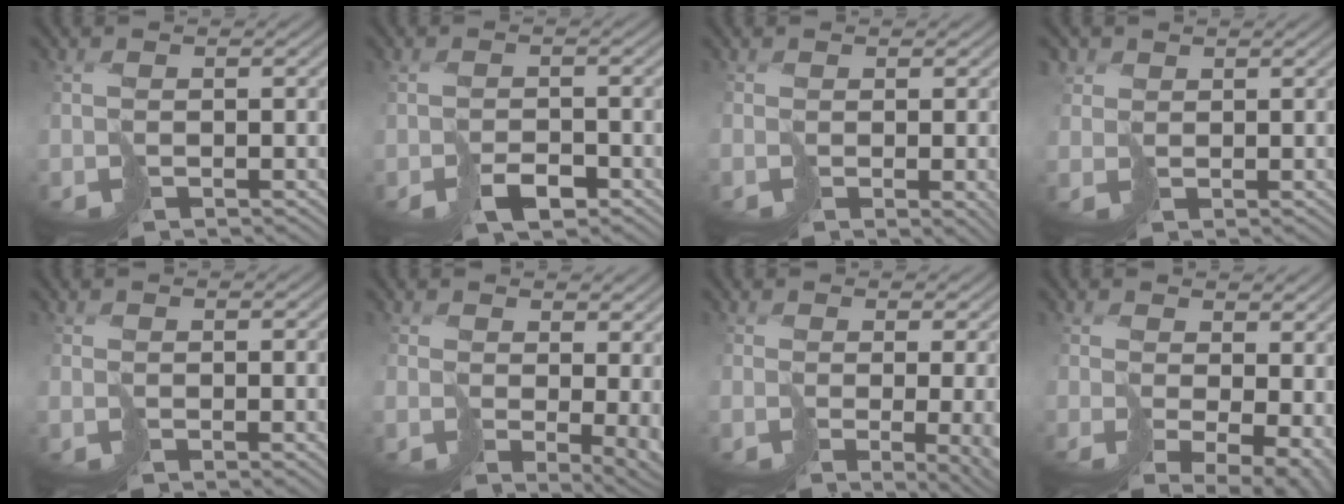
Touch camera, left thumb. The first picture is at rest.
{"total": 2.1, "force": [-1.3, 0.9, 1.3], "torque": [-0.018, -0.004, -0.018]}
{"total": 2.0, "force": [-0.8, 0.2, 1.8], "torque": [-0.014, -0.014, 0.000]}
{"total": 2.0, "force": [1.3, 1.5, -0.4], "torque": [-0.009, -0.001, 0.018]}
{"total": 1.0, "force": [0.1, -0.9, -0.5], "torque": [0.010, -0.001, 0.006]}
{"total": 3.8, "force": [0.5, 1.4, 3.5], "torque": [-0.046, -0.023, 0.019]}
{"total": 6.7, "force": [-1.1, 1.8, 6.4], "torque": [-0.072, -0.029, 0.020]}
{"total": 7.1, "force": [-1.1, 3.4, 6.2], "torque": [-0.120, -0.030, 0.002]}